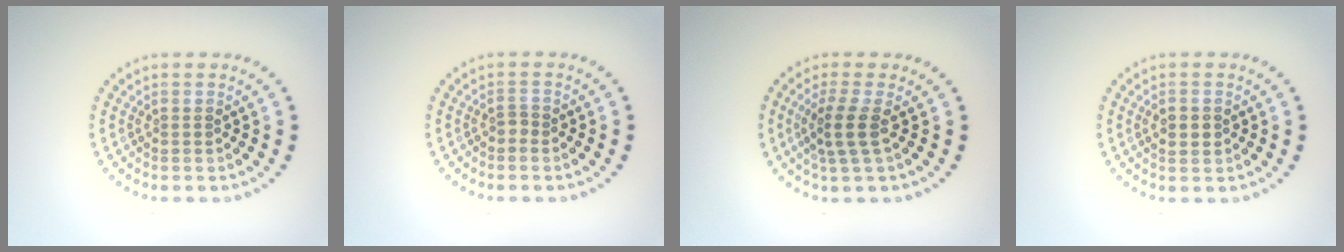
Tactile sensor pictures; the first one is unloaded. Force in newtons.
{"total": 0.9, "press": 0.6, "slide": 0.7}
{"total": 2.6, "press": 2.0, "slide": 1.6}
{"total": 2.0, "press": 2.0, "slide": 0.1}